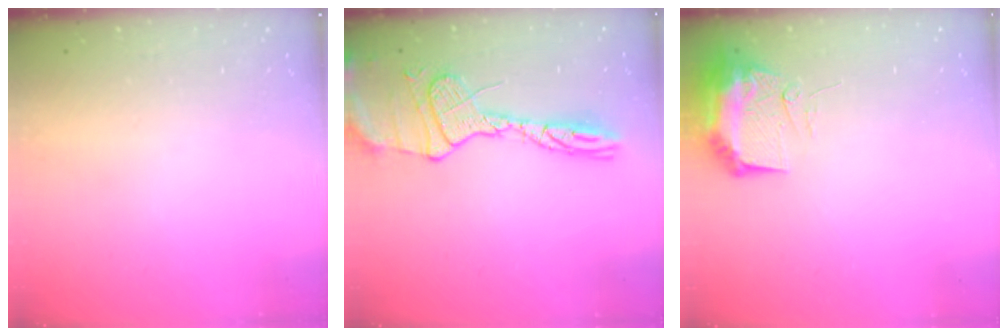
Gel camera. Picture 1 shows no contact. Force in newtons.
{"total": 15.6, "press": 15.6, "slide": 1.3}
{"total": 9.8, "press": 9.7, "slide": 1.2}